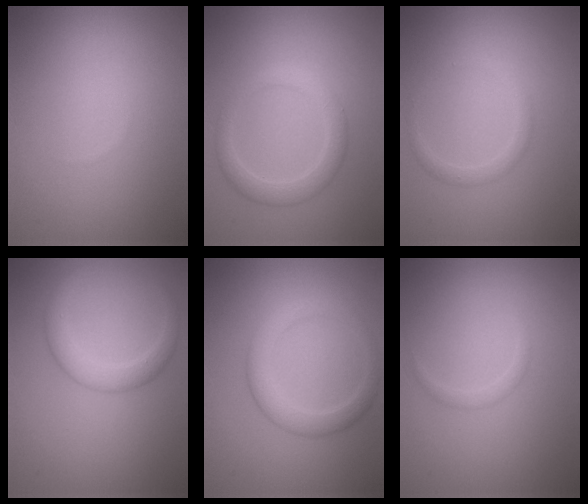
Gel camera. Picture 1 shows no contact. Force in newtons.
{"total": 2.6, "press": 2.6, "slide": 0.2}
{"total": 1.3, "press": 1.3, "slide": 0.1}
{"total": 2.0, "press": 2.0, "slide": 0.2}
{"total": 2.9, "press": 2.9, "slide": 0.2}
{"total": 0.7, "press": 0.7, "slide": 0.0}